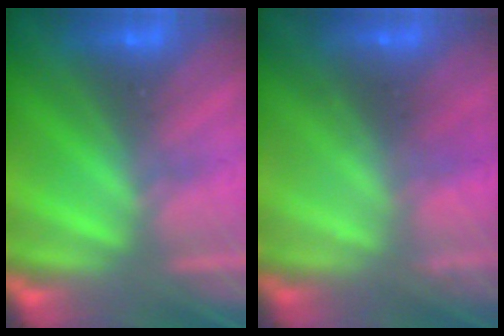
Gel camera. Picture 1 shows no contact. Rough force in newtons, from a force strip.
{"total": 2.1}